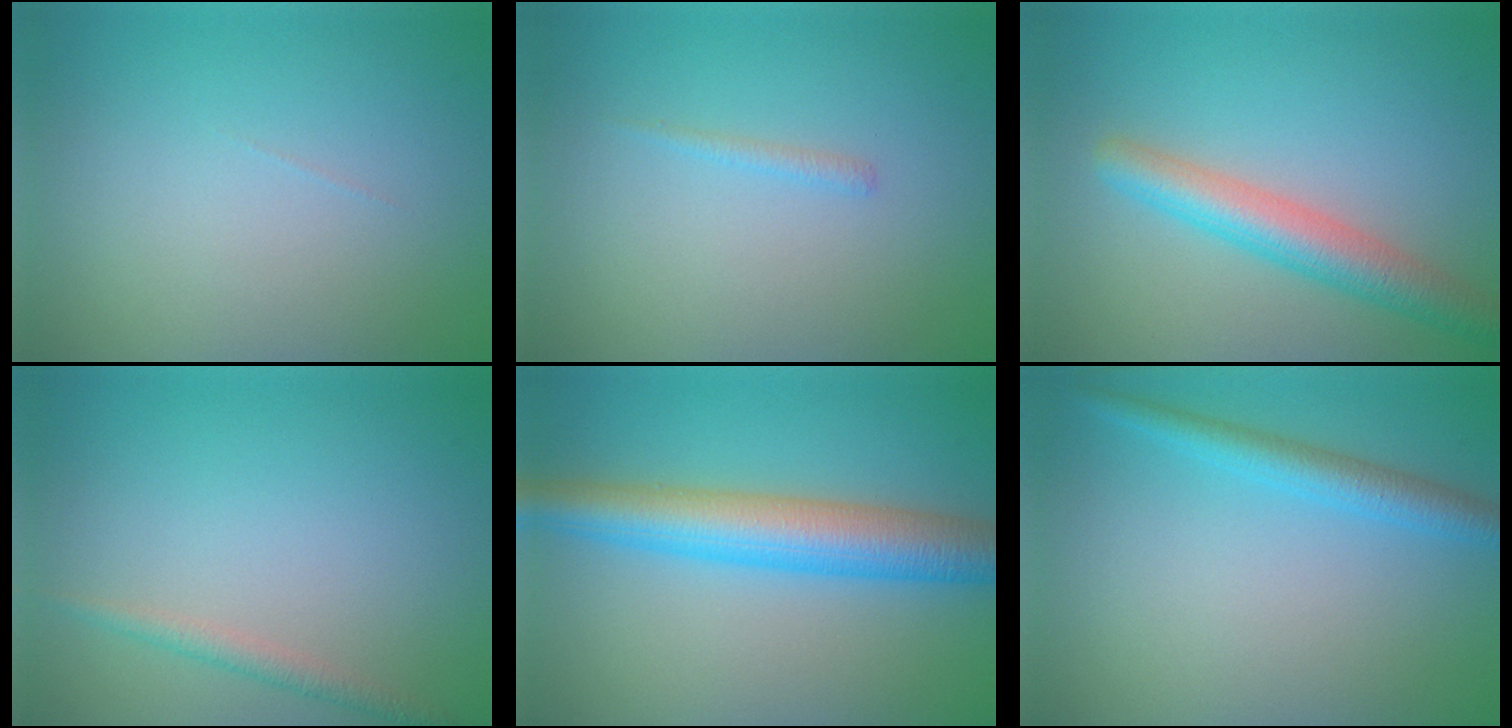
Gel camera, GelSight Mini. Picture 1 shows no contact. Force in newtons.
{"total": 0.7, "press": 0.7, "slide": 0.1}
{"total": 4.9, "press": 4.9, "slide": 0.2}
{"total": 1.6, "press": 1.6, "slide": 0.0}
{"total": 7.2, "press": 7.2, "slide": 0.2}
{"total": 3.0, "press": 3.0, "slide": 0.0}